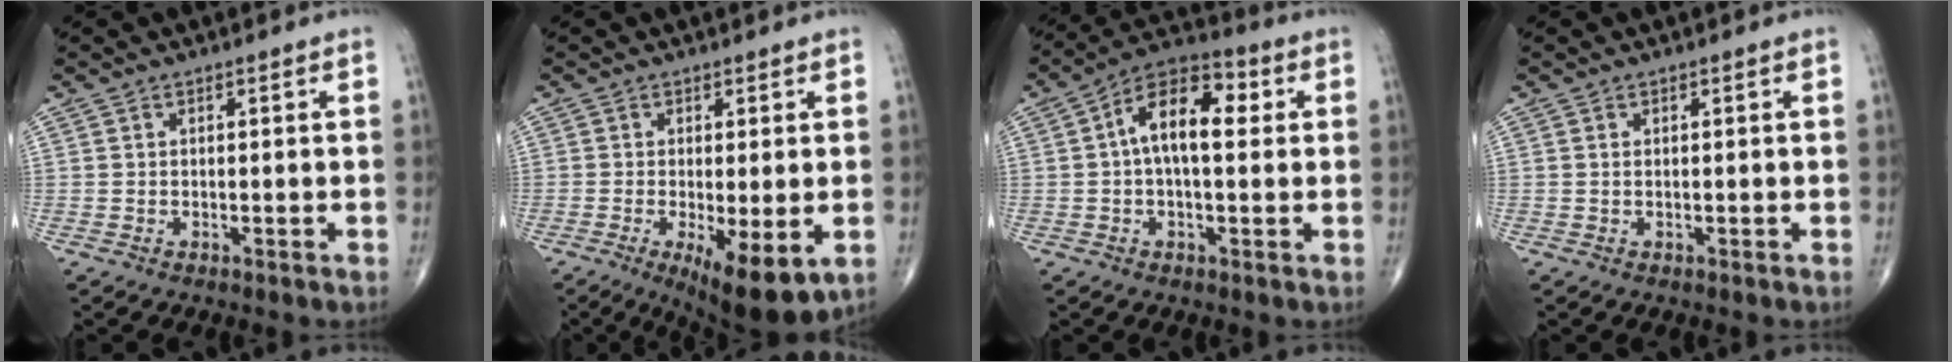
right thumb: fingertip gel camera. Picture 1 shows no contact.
{"total": 10.5, "force": [-3.3, 3.3, 9.4], "torque": [-0.142, -0.022, -0.044]}
{"total": 12.0, "force": [1.8, 6.1, 10.1], "torque": [-0.163, 0.034, 0.019]}
{"total": 0.0}